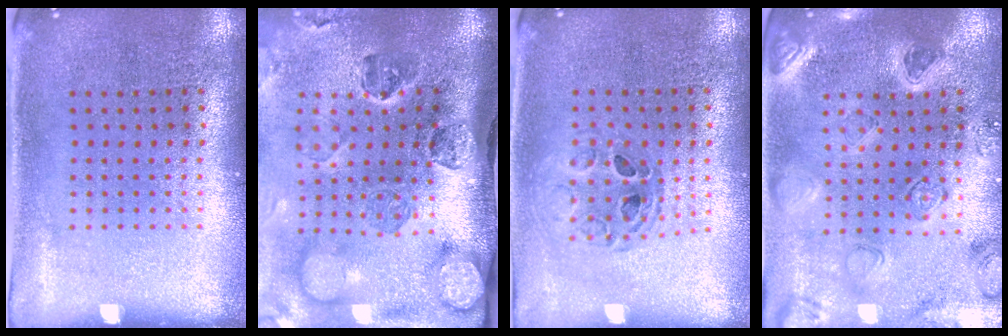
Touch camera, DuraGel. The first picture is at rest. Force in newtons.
{"total": 4.9, "press": 3.5, "slide": 3.5}
{"total": 0.8, "press": 0.8, "slide": 0.0}
{"total": 2.2, "press": 2.2, "slide": 0.4}